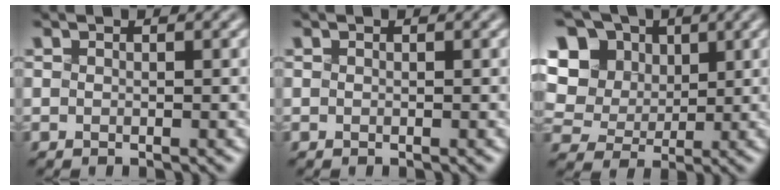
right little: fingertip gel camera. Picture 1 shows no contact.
{"total": 0.0}
{"total": 12.2, "force": [4.3, 9.6, 6.2], "torque": [-0.133, 0.032, 0.075]}